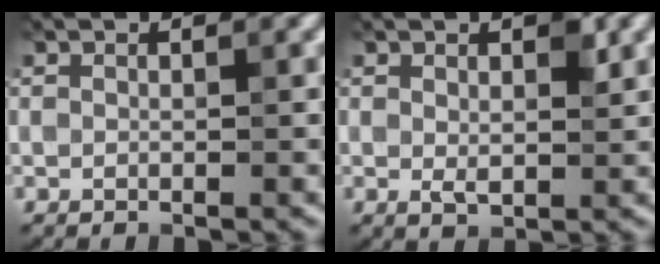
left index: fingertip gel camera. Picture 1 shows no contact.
{"total": 2.2, "force": [0.7, 1.1, 1.8], "torque": [-0.028, -0.002, 0.013]}